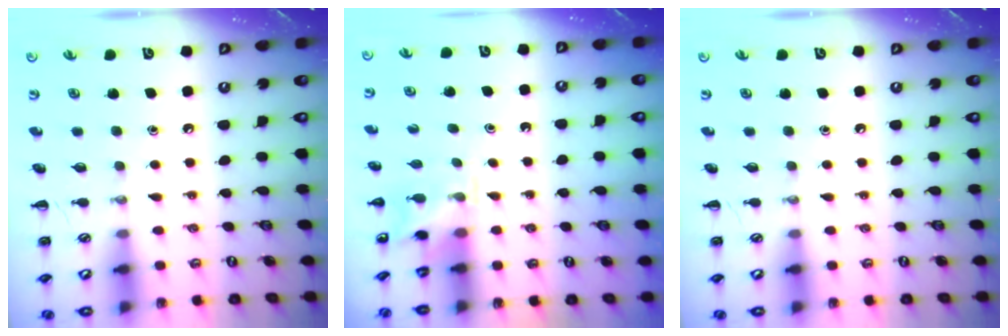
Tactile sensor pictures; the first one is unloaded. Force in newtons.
{"total": 5.1, "press": 4.9, "slide": 1.5}
{"total": 0.0}